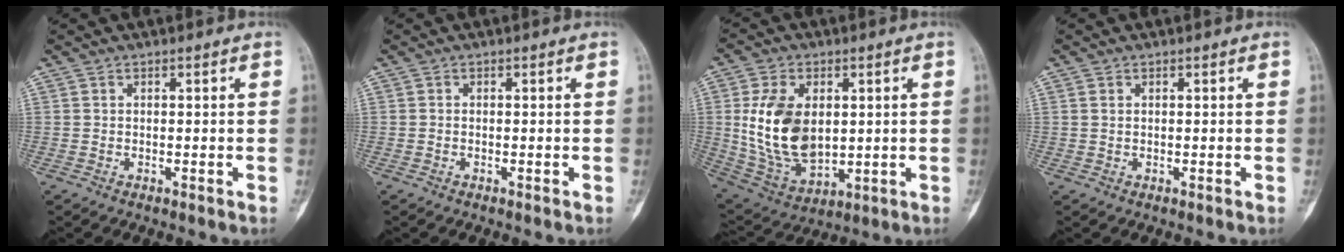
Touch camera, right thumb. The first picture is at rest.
{"total": 0.0}
{"total": 16.2, "force": [1.7, 10.3, 12.4], "torque": [-0.213, -0.013, 0.049]}
{"total": 0.8, "force": [0.3, 0.5, 0.5], "torque": [-0.010, 0.002, 0.006]}